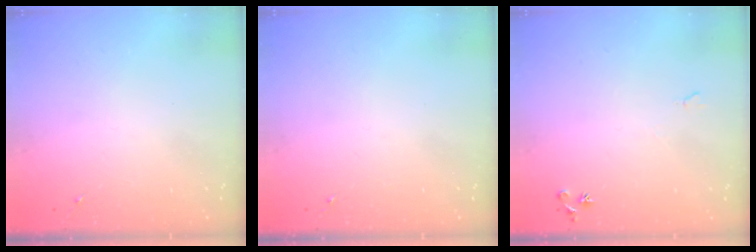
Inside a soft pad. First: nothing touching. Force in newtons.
{"total": 0.0}
{"total": 6.7, "press": 6.6, "slide": 1.0}